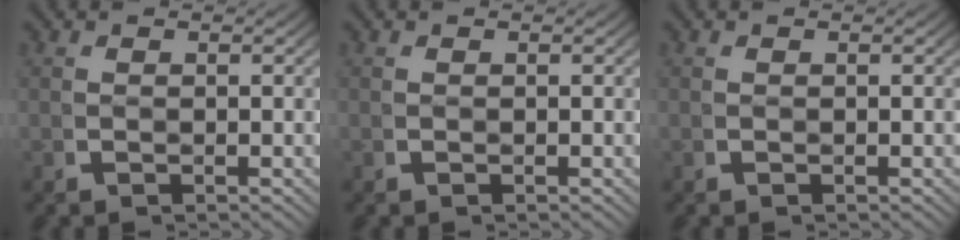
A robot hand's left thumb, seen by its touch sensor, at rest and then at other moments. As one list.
[{"total": 0.0}, {"total": 0.0}]